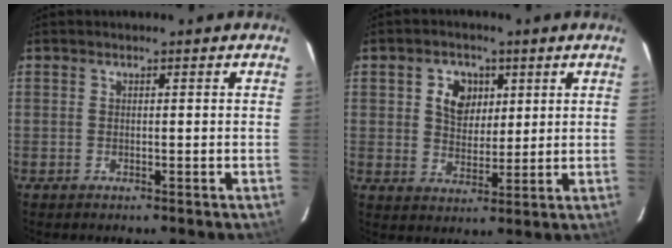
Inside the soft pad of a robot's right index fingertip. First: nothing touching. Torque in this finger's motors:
{"motor_torque": [0.17, 0.09, 0.14, 0.06]}